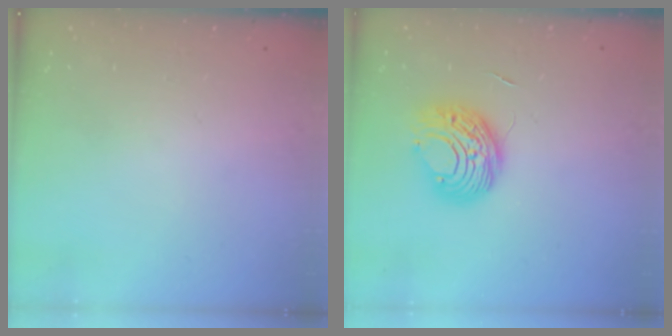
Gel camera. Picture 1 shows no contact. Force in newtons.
{"total": 8.8, "press": 8.8, "slide": 0.6}